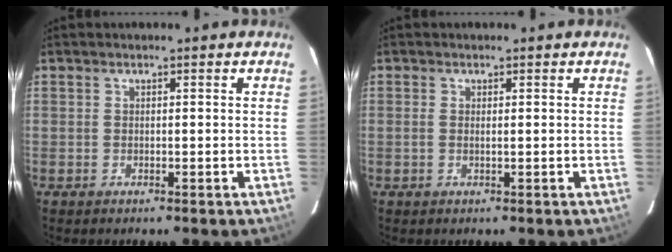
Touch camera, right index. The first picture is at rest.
{"total": 0.8, "force": [0.1, 0.0, 0.8], "torque": [-0.019, 0.000, -0.001]}